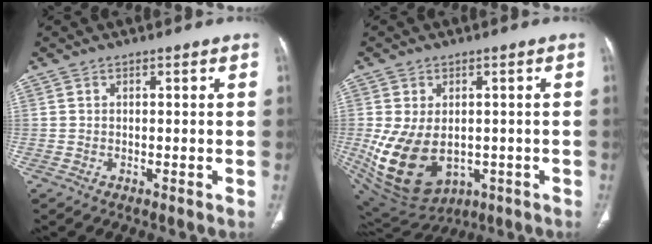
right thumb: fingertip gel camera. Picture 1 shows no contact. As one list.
[{"total": 15.4, "force": [-2.4, 10.5, 11.1], "torque": [-0.199, -0.008, -0.007]}]